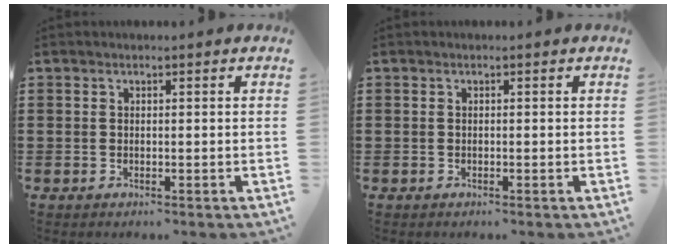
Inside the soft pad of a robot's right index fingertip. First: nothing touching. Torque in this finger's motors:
{"motor_torque": [0.00, 0.00, 0.00, 0.00]}